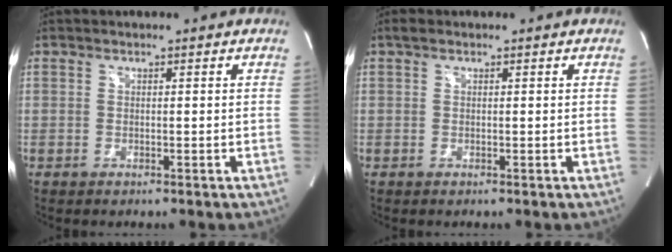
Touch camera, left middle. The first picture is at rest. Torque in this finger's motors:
{"motor_torque": [0.22, -0.25, -0.08, 0.00]}